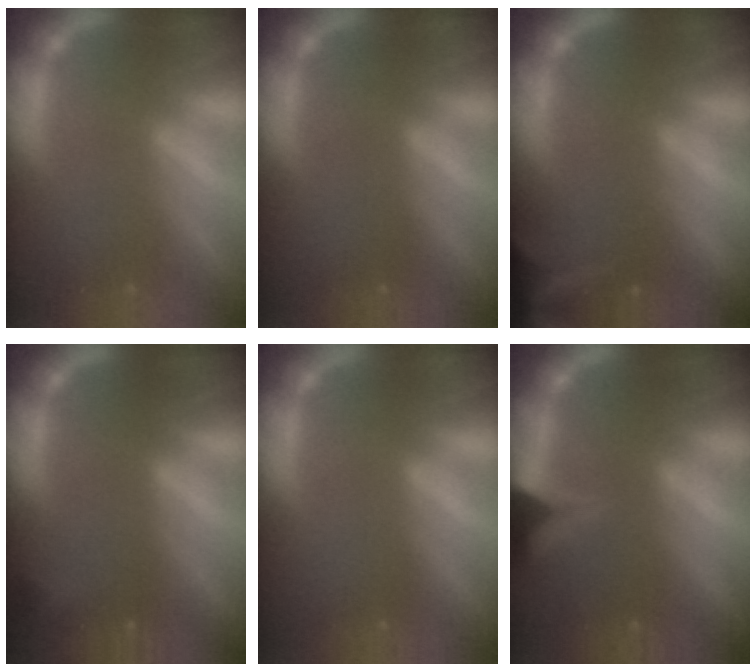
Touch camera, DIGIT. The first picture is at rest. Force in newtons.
{"total": 0.0}
{"total": 8.5}
{"total": 0.9}
{"total": 0.0}
{"total": 5.4}